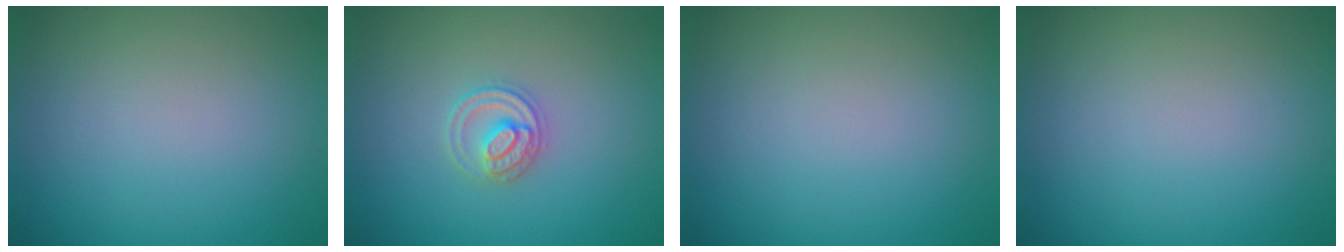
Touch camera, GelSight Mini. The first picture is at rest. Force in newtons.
{"total": 2.5, "press": 2.4, "slide": 0.3}
{"total": 0.0}
{"total": 0.0}